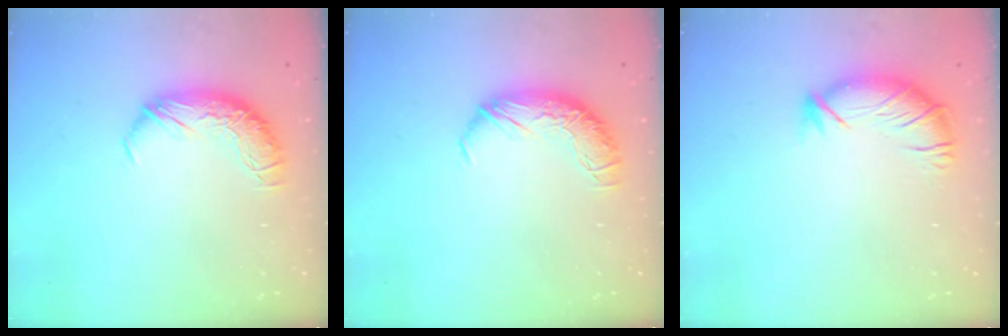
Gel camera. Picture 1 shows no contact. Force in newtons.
{"total": 0.0}
{"total": 2.8, "press": 2.0, "slide": 2.1}